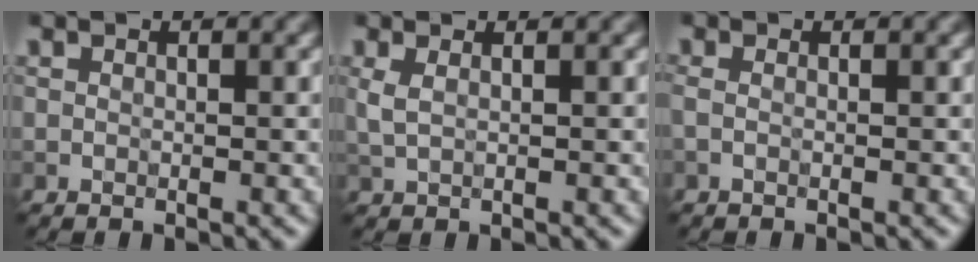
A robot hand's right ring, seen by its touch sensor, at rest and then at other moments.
{"total": 1.3, "force": [0.6, 0.4, 1.1], "torque": [-0.024, 0.005, 0.011]}
{"total": 1.0, "force": [0.0, 0.5, 0.8], "torque": [-0.012, -0.004, -0.006]}